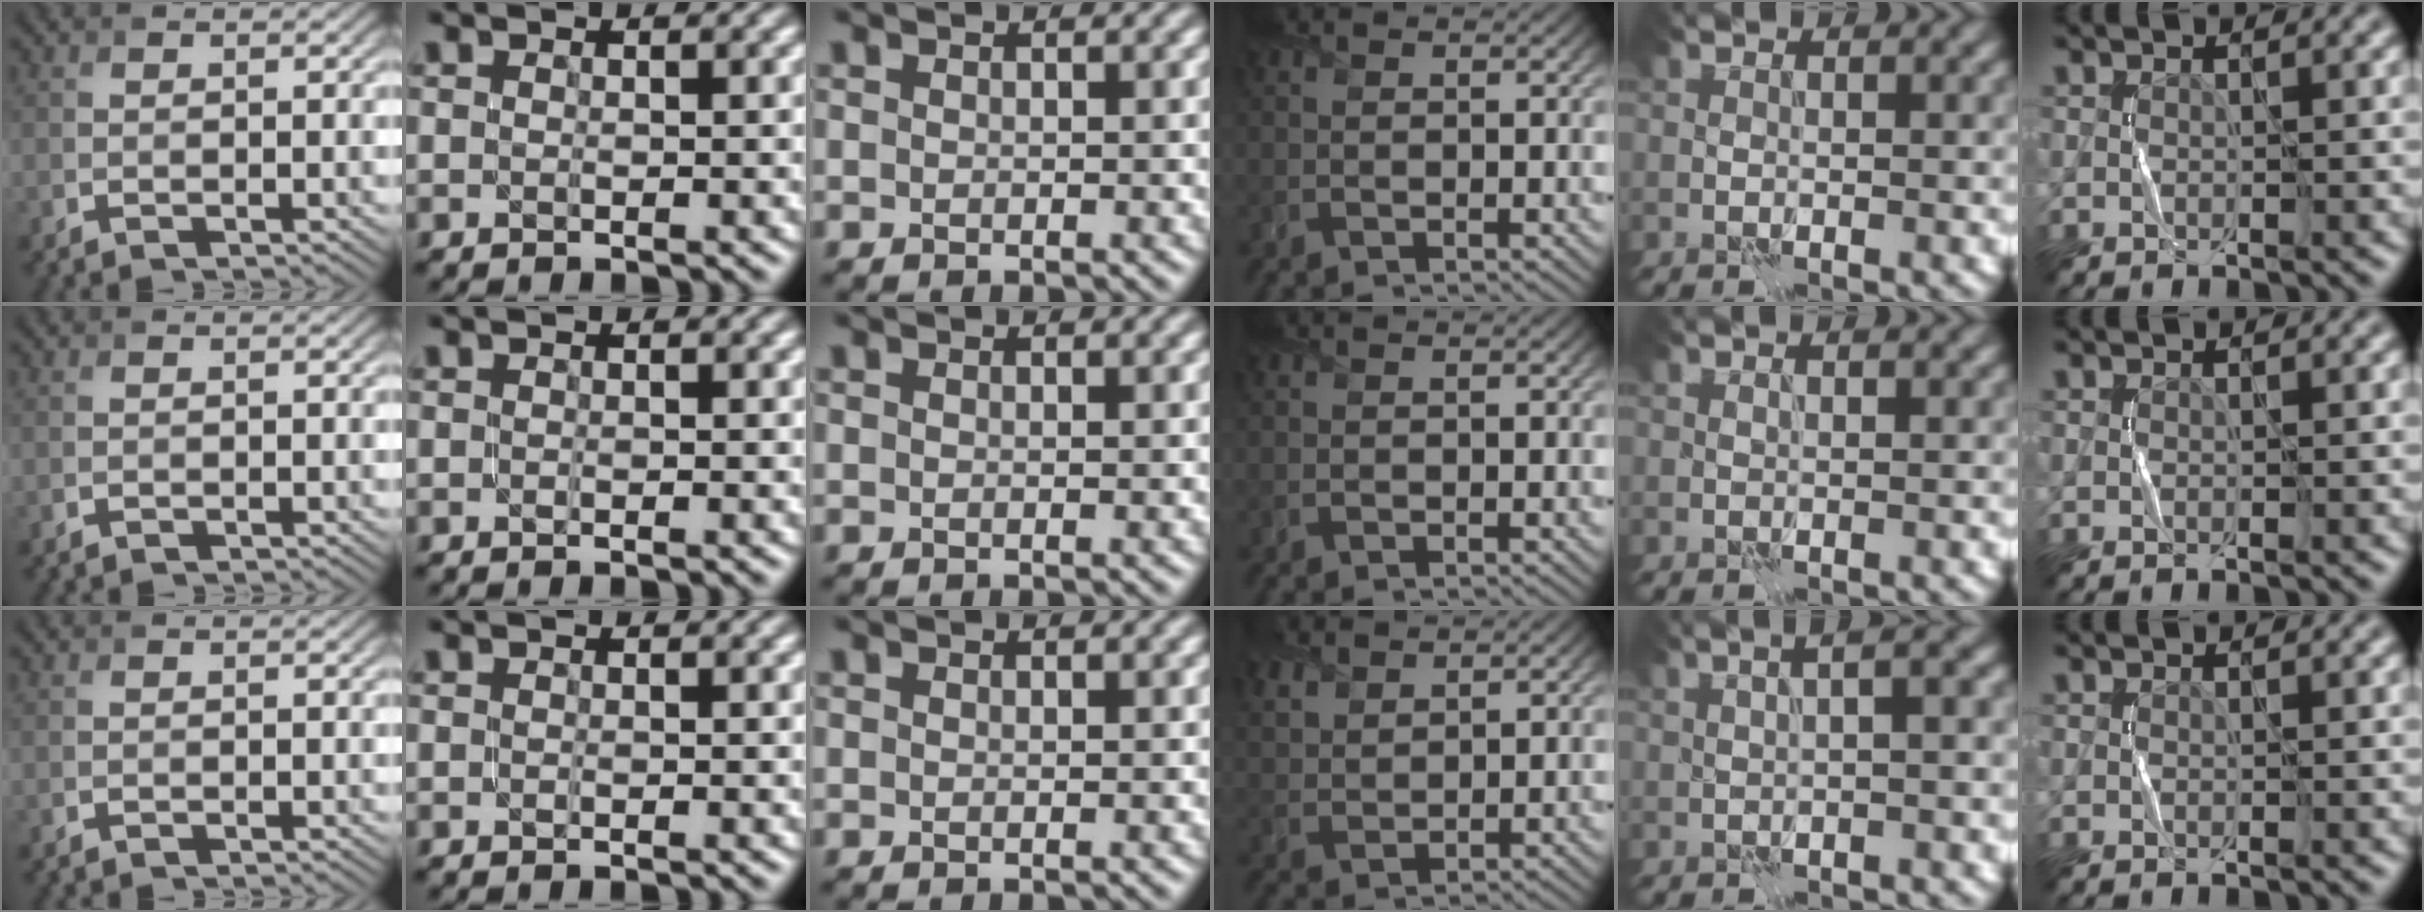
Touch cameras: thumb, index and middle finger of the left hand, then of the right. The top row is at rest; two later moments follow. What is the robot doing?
{"motion": "fold", "object": "shorts"}